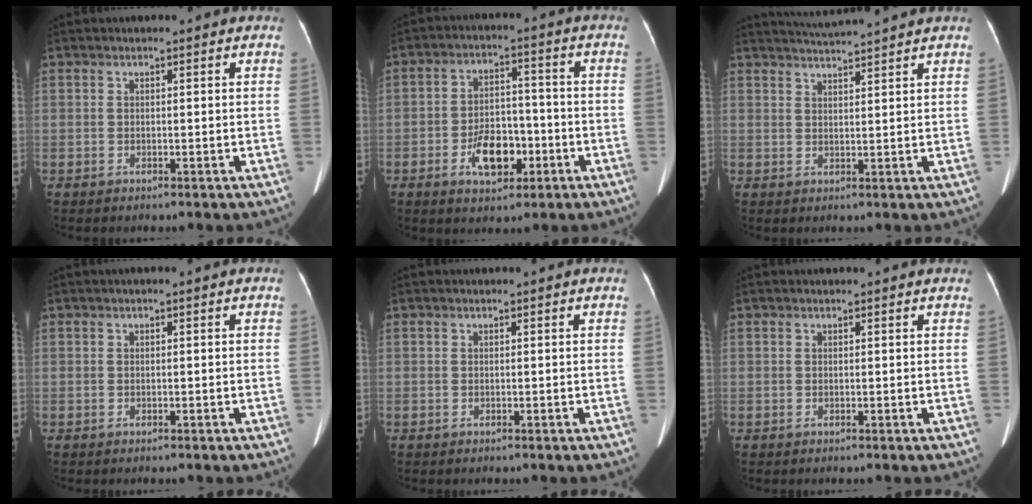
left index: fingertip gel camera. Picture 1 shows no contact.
{"total": 7.8, "force": [-3.2, 4.3, 5.7], "torque": [-0.108, 0.012, -0.049]}
{"total": 5.9, "force": [5.6, -1.1, 1.4], "torque": [-0.027, 0.016, 0.086]}
{"total": 0.0}
{"total": 0.0}
{"total": 1.6, "force": [1.5, 0.3, 0.3], "torque": [-0.012, 0.012, 0.013]}